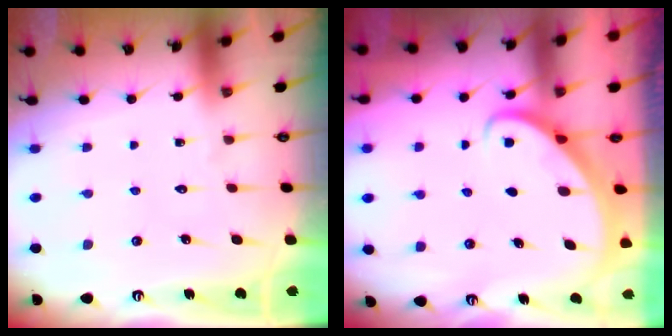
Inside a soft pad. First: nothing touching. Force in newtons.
{"total": 2.6, "press": 2.6, "slide": 0.2}